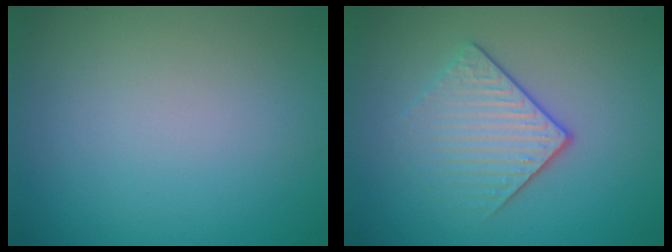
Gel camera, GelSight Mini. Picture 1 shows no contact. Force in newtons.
{"total": 3.7, "press": 2.8, "slide": 2.4}